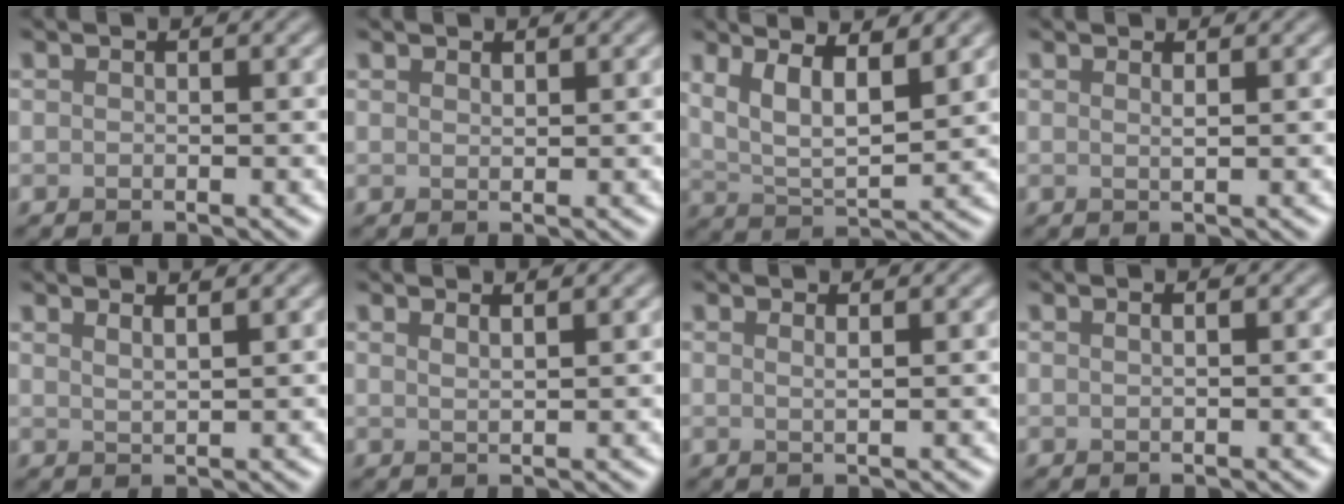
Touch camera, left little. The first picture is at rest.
{"total": 0.7, "force": [0.7, 0.2, 0.1], "torque": [-0.002, -0.002, 0.015]}
{"total": 6.2, "force": [3.3, 2.0, 4.9], "torque": [-0.087, 0.006, 0.051]}
{"total": 0.8, "force": [0.5, 0.2, 0.6], "torque": [0.000, -0.001, 0.006]}
{"total": 1.9, "force": [1.5, 0.6, 1.0], "torque": [-0.006, 0.008, 0.012]}
{"total": 1.5, "force": [1.1, 0.5, 0.8], "torque": [-0.003, 0.004, 0.009]}
{"total": 1.0, "force": [0.6, 0.4, 0.8], "torque": [-0.003, -0.001, 0.004]}
{"total": 1.1, "force": [0.5, 0.4, 0.9], "torque": [-0.006, -0.003, 0.003]}